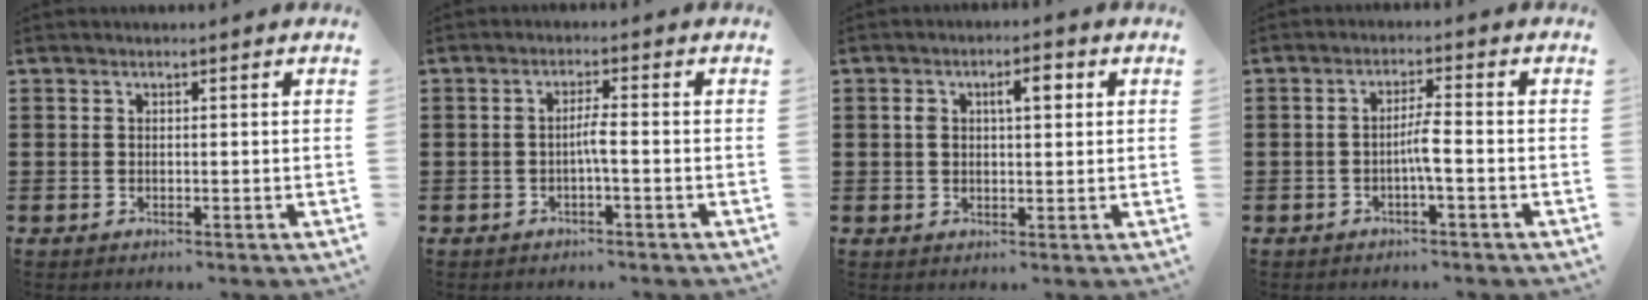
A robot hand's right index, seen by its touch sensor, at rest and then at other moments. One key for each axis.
{"total": 2.3, "fx": -0.8, "fy": 0.1, "fz": 2.2, "tx": -0.048, "ty": -0.002, "tz": -0.018}
{"total": 4.1, "fx": 1.1, "fy": 1.5, "fz": 3.6, "tx": -0.058, "ty": 0.006, "tz": 0.011}
{"total": 3.1, "fx": -1.1, "fy": 0.1, "fz": 2.9, "tx": -0.062, "ty": -0.002, "tz": -0.026}